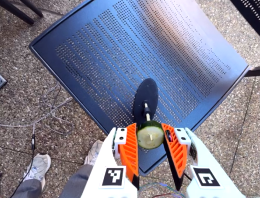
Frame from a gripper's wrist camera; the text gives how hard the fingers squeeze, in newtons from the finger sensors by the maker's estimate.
{"total": 10.5, "left": 9.8, "right": 11.2}